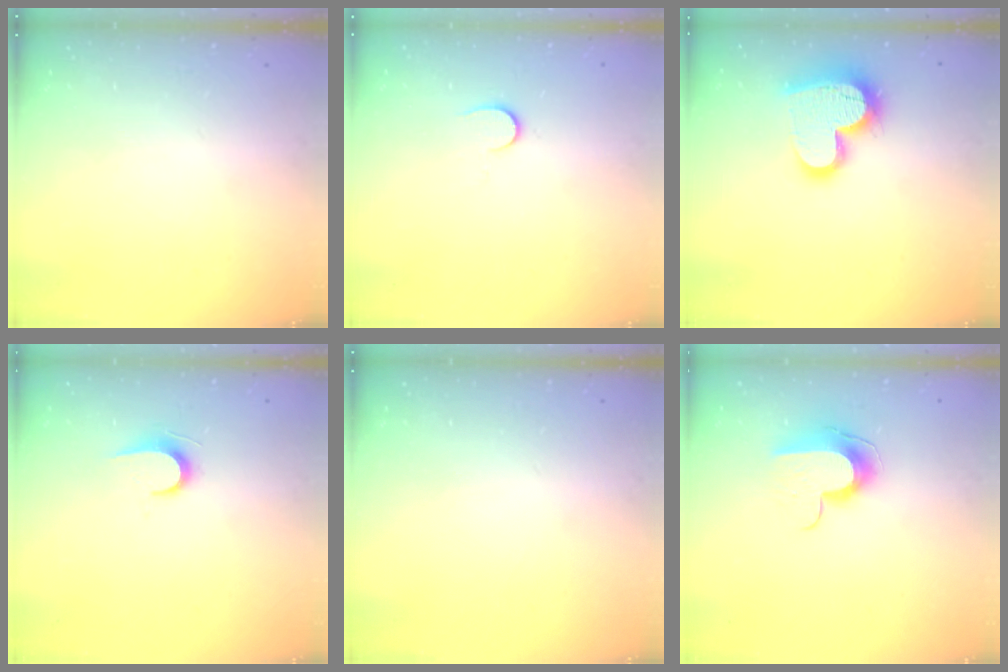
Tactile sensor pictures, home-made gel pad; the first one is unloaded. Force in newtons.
{"total": 4.0, "press": 4.0, "slide": 0.4}
{"total": 18.2, "press": 18.1, "slide": 1.5}
{"total": 6.1, "press": 6.0, "slide": 0.6}
{"total": 0.0}
{"total": 10.2, "press": 10.2, "slide": 0.6}